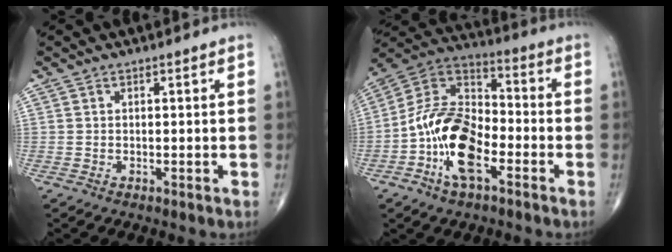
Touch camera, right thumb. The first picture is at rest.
{"total": 16.1, "force": [-5.8, 8.3, 12.6], "torque": [-0.225, 0.045, -0.115]}